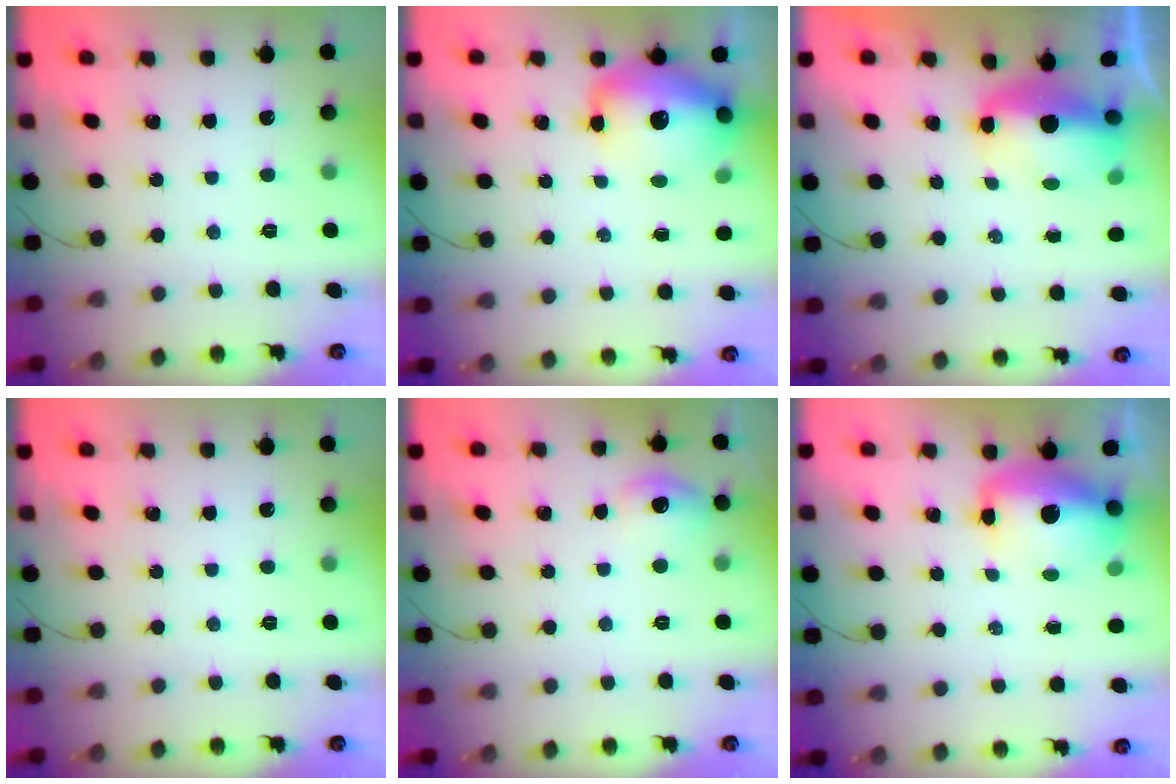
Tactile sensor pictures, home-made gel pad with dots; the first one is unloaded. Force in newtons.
{"total": 14.7, "press": 14.3, "slide": 3.6}
{"total": 6.5, "press": 6.4, "slide": 0.6}
{"total": 0.0}
{"total": 6.9, "press": 6.7, "slide": 1.5}
{"total": 11.6, "press": 11.2, "slide": 3.1}